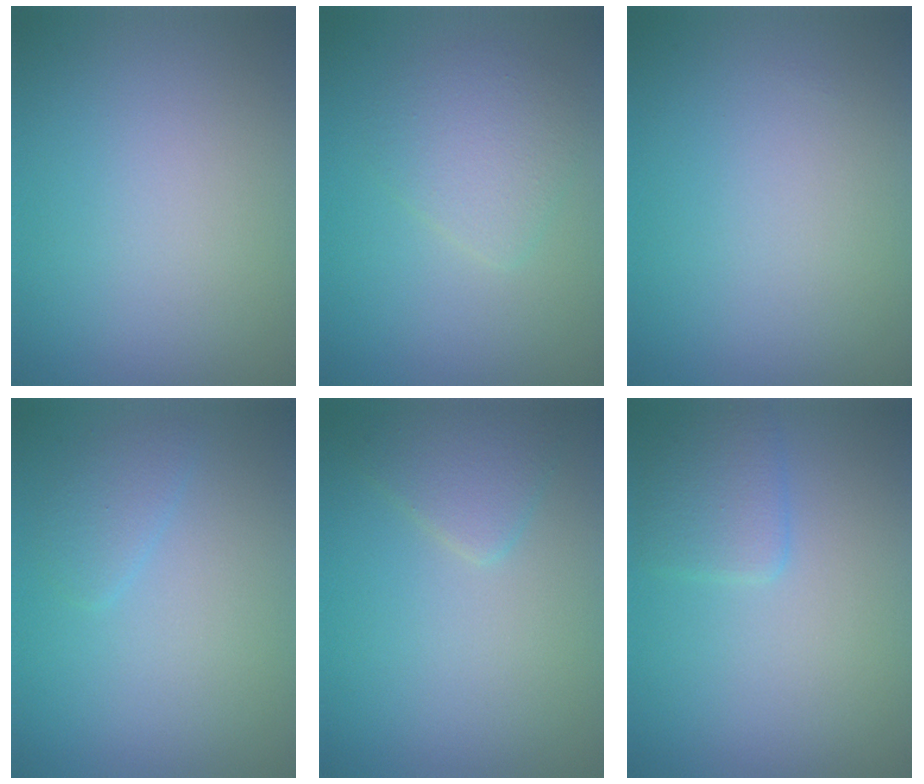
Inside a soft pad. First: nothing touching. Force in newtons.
{"total": 2.9, "press": 2.9, "slide": 0.0}
{"total": 0.0}
{"total": 1.4, "press": 1.4, "slide": 0.1}
{"total": 2.3, "press": 2.3, "slide": 0.1}
{"total": 2.2, "press": 2.2, "slide": 0.1}